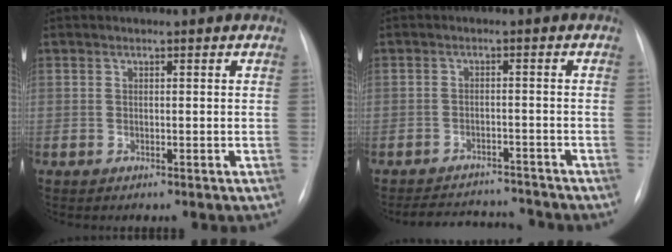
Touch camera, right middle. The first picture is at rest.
{"total": 8.1, "force": [-7.8, 1.7, 0.9], "torque": [-0.014, 0.007, -0.109]}